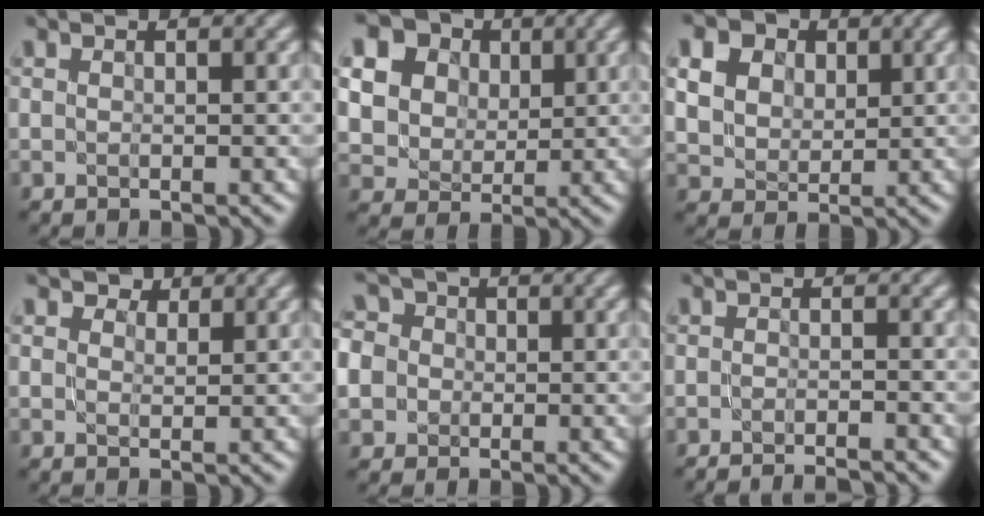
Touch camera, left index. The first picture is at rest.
{"total": 12.9, "force": [5.4, 10.5, 5.2], "torque": [-0.157, 0.017, 0.099]}
{"total": 10.5, "force": [5.5, 7.4, 5.0], "torque": [-0.126, 0.029, 0.084]}
{"total": 1.8, "force": [1.4, 1.0, 0.6], "torque": [-0.010, -0.006, 0.015]}
{"total": 8.0, "force": [-0.3, 7.3, 3.2], "torque": [-0.064, 0.027, -0.047]}
{"total": 3.7, "force": [-3.3, 0.5, 1.7], "torque": [-0.016, 0.001, -0.049]}